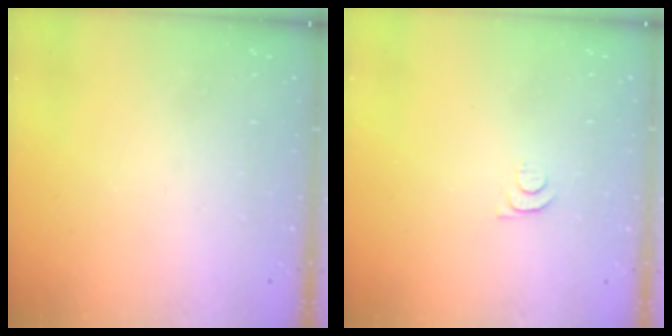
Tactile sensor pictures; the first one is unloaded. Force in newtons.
{"total": 4.1, "press": 4.1, "slide": 0.5}